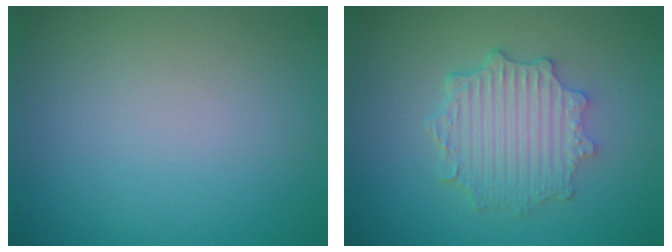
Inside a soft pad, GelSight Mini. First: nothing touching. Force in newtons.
{"total": 4.6, "press": 3.7, "slide": 2.7}